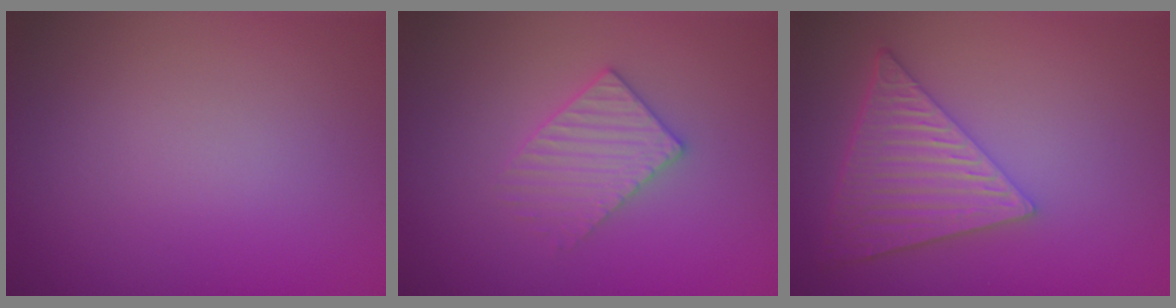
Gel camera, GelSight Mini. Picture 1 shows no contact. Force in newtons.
{"total": 2.7, "press": 2.7, "slide": 0.5}
{"total": 6.1, "press": 4.6, "slide": 4.0}